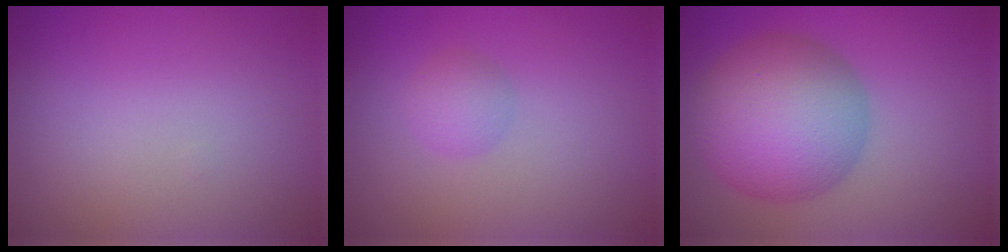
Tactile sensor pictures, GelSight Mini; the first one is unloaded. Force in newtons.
{"total": 1.7, "press": 1.7, "slide": 0.0}
{"total": 9.6, "press": 9.6, "slide": 0.2}